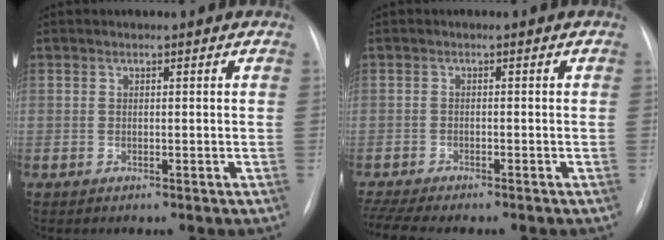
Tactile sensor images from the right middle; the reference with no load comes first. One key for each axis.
{"total": 7.4, "fx": -6.3, "fy": 1.0, "fz": 3.6, "tx": -0.066, "ty": -0.001, "tz": -0.098}